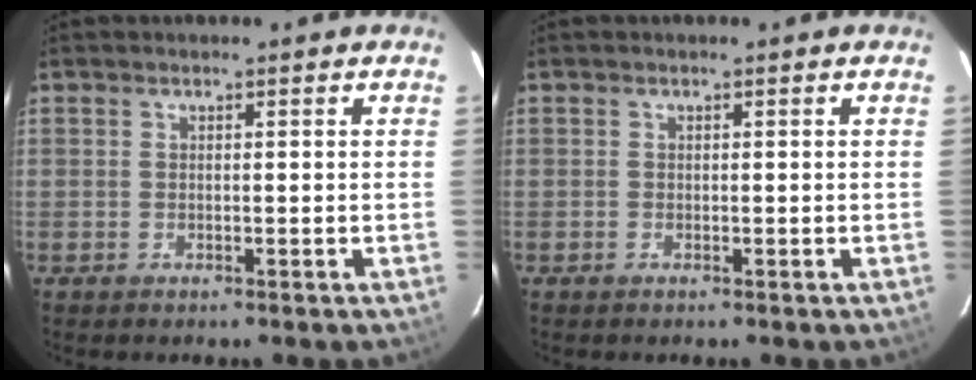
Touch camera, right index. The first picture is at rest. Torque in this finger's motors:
{"motor_torque": [0.04, -0.05, -0.04, 0.00]}